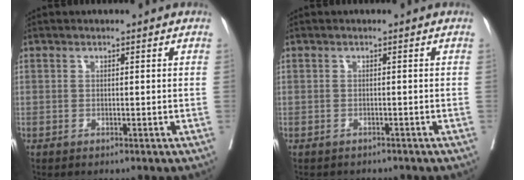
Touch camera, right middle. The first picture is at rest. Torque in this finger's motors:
{"motor_torque": [0.46, -0.50, -0.02, -0.01]}